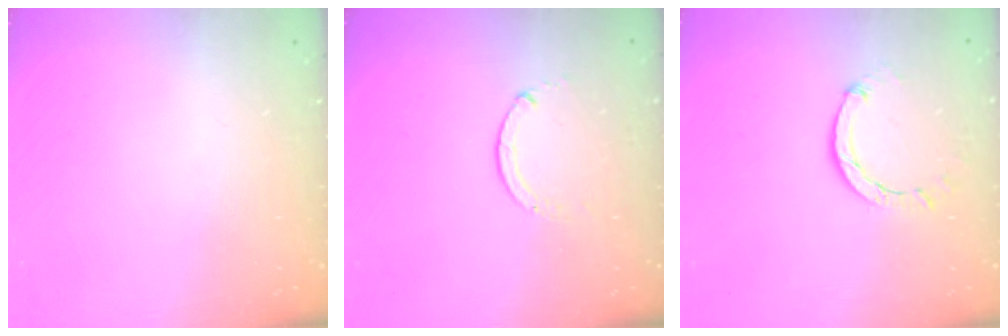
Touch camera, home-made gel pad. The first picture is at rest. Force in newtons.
{"total": 0.0}
{"total": 3.0, "press": 3.0, "slide": 0.4}